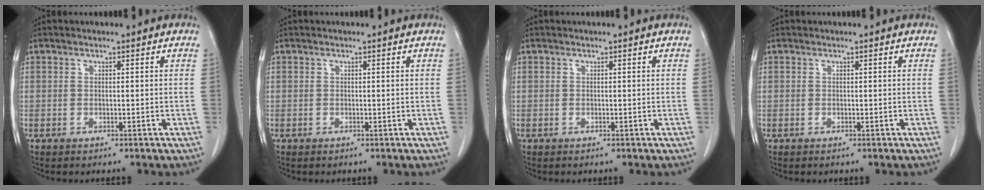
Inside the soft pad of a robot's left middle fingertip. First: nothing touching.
{"total": 0.0}
{"total": 0.0}
{"total": 0.0}